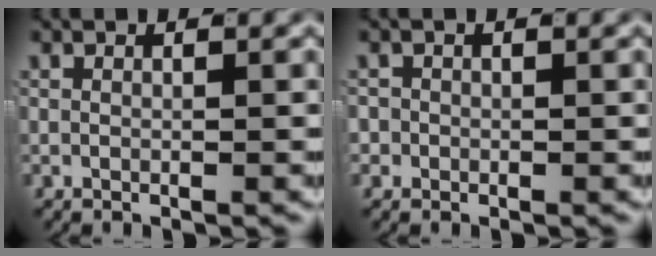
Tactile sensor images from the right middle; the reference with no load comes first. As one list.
[{"total": 1.4, "force": [-0.5, 1.4, 0.1], "torque": [-0.001, -0.001, -0.013]}]